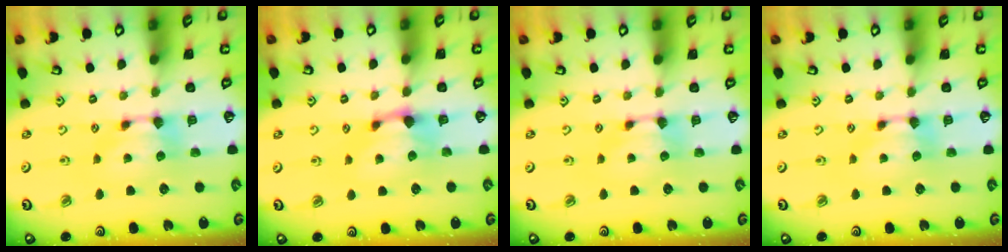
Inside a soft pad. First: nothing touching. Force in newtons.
{"total": 1.0, "press": 0.3, "slide": 1.0}
{"total": 0.0}
{"total": 0.0}